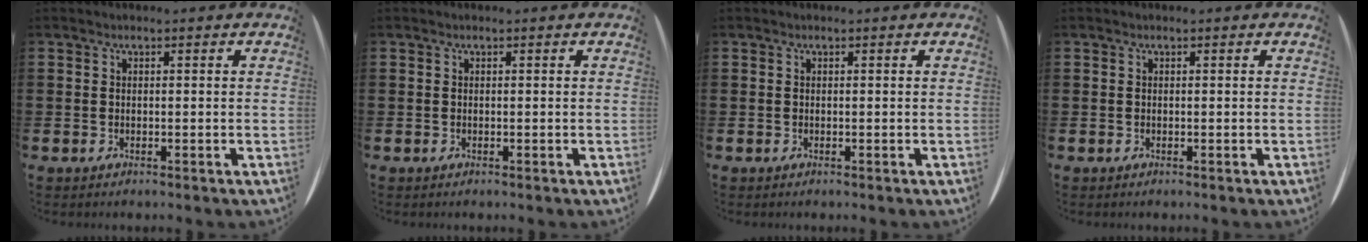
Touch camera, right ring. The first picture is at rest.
{"total": 0.0}
{"total": 0.0}
{"total": 0.0}